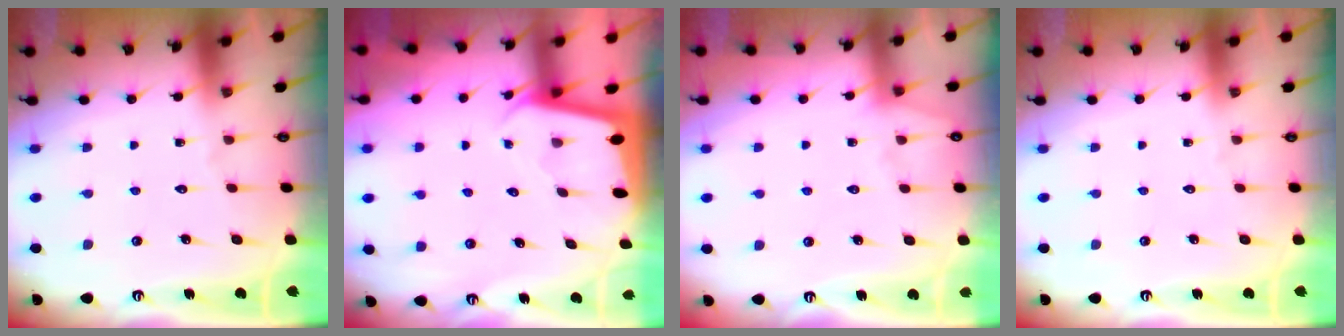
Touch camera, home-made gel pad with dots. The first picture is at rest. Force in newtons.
{"total": 2.0, "press": 2.0, "slide": 0.1}
{"total": 4.4, "press": 4.3, "slide": 0.5}
{"total": 0.0}